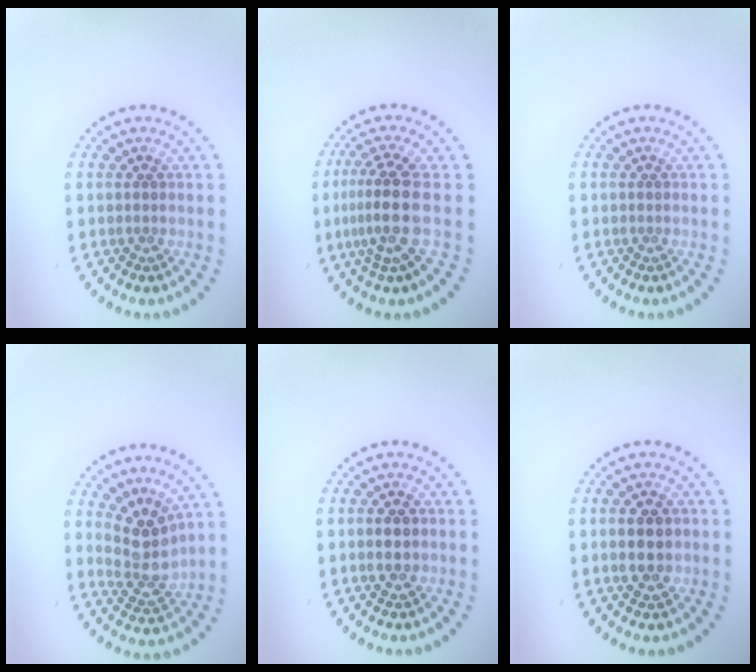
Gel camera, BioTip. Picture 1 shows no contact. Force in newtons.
{"total": 3.9, "press": 3.0, "slide": 2.5}
{"total": 0.0}
{"total": 3.6, "press": 2.9, "slide": 2.1}
{"total": 2.0, "press": 2.0, "slide": 0.2}
{"total": 2.8, "press": 2.8, "slide": 0.2}